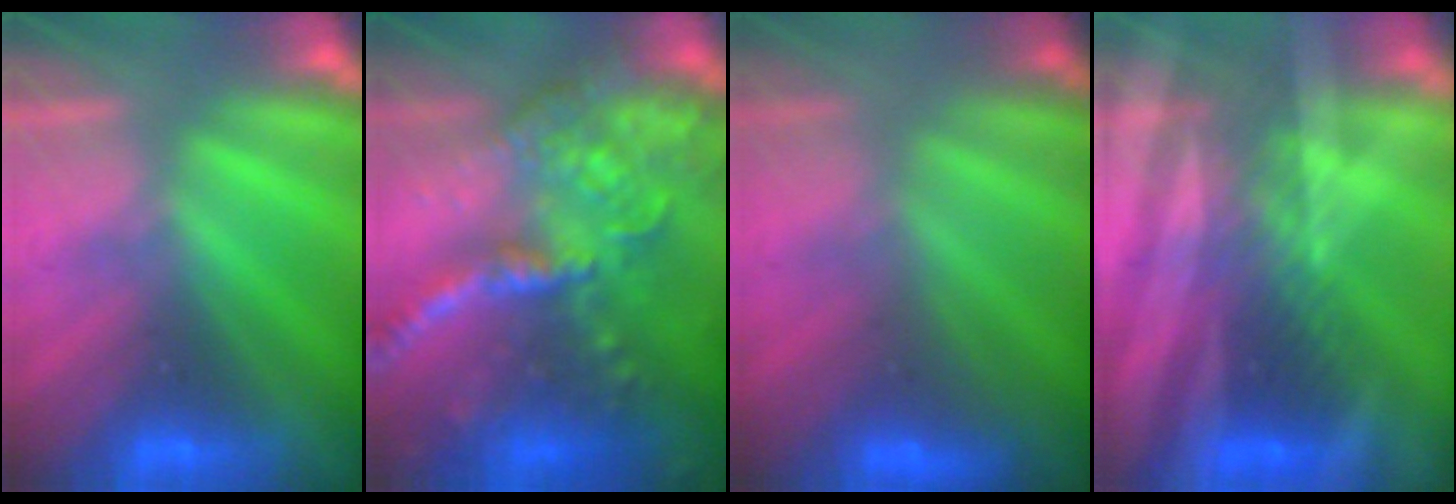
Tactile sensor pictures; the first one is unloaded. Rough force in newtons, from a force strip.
{"total": 5.8}
{"total": 2.8}
{"total": 2.9}